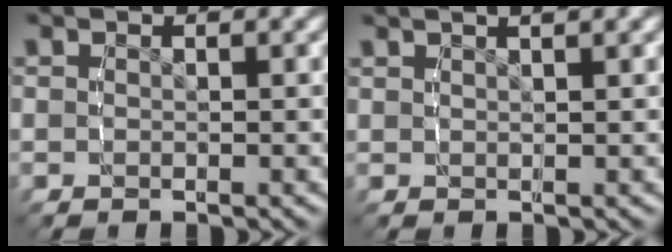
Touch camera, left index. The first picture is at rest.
{"total": 2.5, "force": [2.0, 0.0, 1.5], "torque": [-0.013, 0.008, 0.036]}